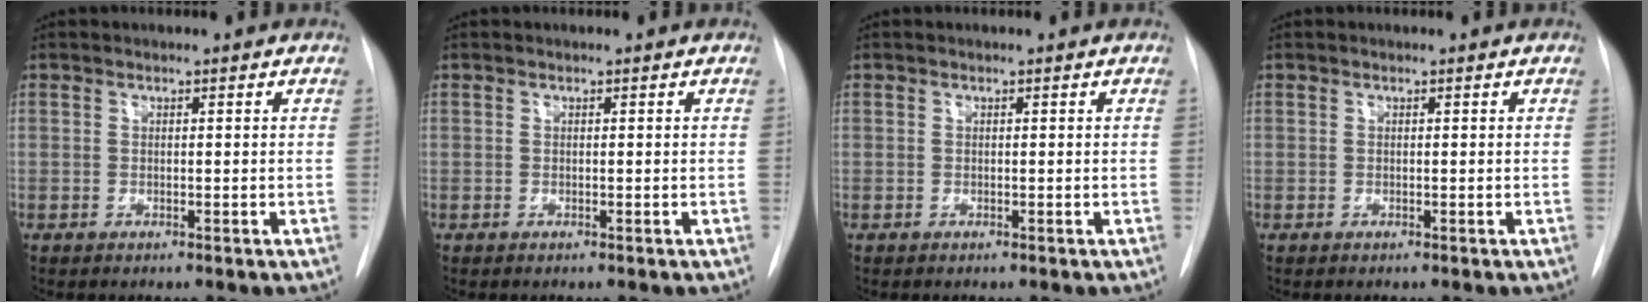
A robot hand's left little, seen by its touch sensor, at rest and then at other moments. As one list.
[{"total": 0.0}, {"total": 0.0}, {"total": 0.0}]